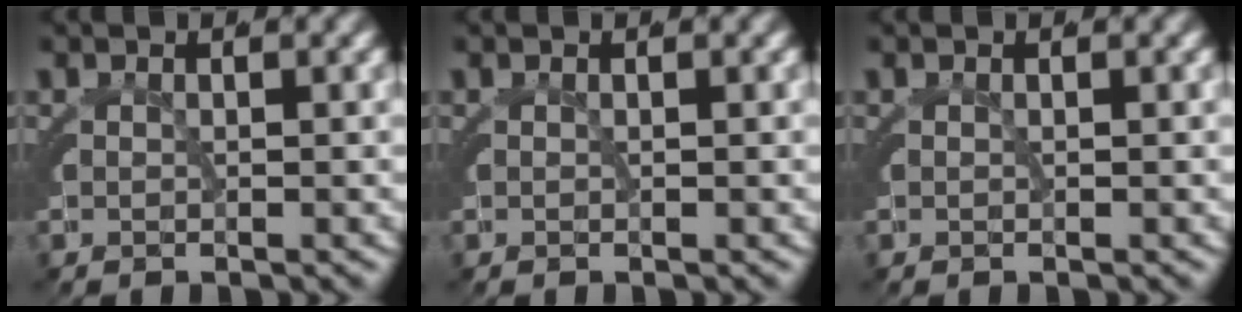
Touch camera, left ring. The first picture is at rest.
{"total": 0.0}
{"total": 0.0}